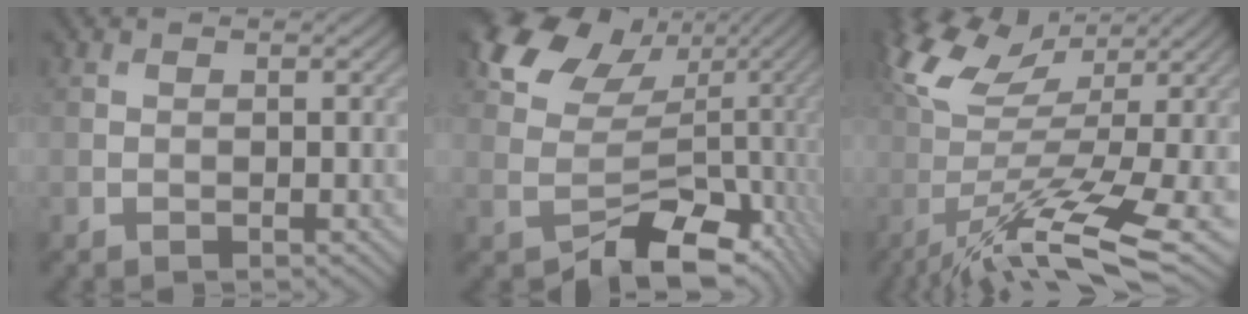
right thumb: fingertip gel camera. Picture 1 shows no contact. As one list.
[{"total": 10.6, "force": [0.6, 8.0, 6.9], "torque": [-0.114, -0.018, 0.036]}, {"total": 12.9, "force": [0.6, 4.0, 12.3], "torque": [-0.251, 0.006, 0.021]}]